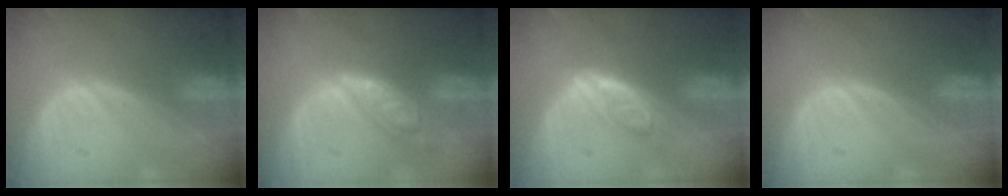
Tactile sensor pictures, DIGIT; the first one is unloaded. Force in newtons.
{"total": 6.0, "press": 5.1, "slide": 3.0}
{"total": 5.0, "press": 4.4, "slide": 2.4}
{"total": 0.0}